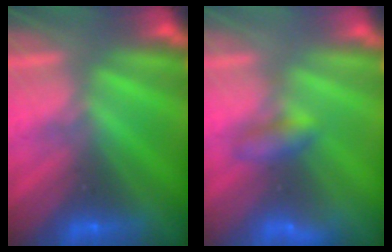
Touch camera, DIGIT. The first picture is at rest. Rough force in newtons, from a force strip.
{"total": 2.1}